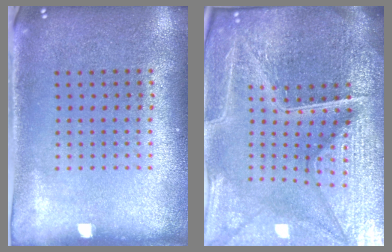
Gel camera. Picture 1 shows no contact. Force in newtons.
{"total": 7.1, "press": 6.2, "slide": 3.4}